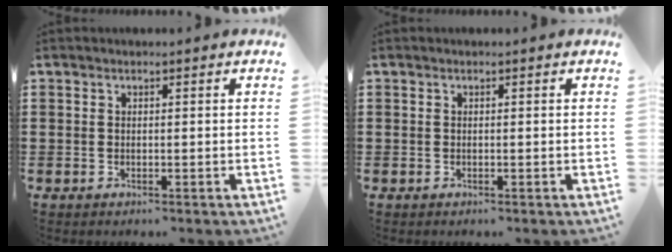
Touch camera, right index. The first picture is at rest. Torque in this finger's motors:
{"motor_torque": [-0.01, 0.01, 0.00, 0.00]}